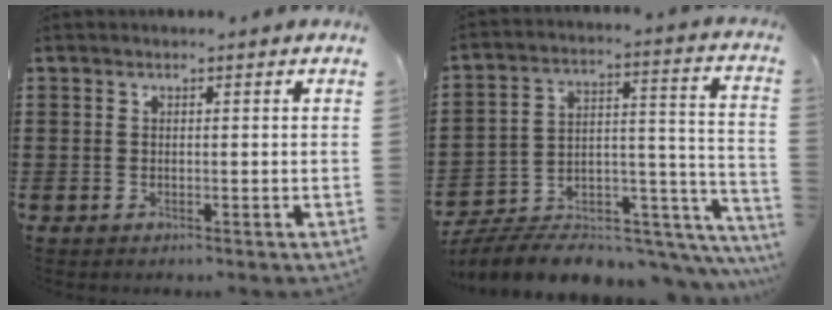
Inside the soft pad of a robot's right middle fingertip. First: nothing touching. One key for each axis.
{"total": 6.9, "fx": -6.2, "fy": 2.0, "fz": 2.2, "tx": -0.036, "ty": -0.008, "tz": -0.116}